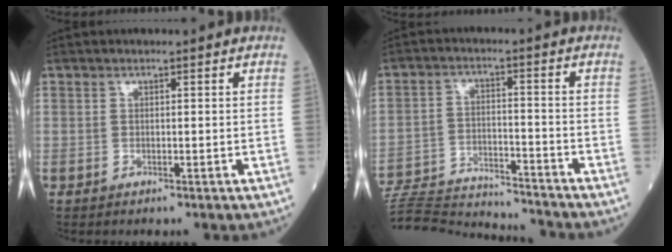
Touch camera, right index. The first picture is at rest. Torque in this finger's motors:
{"motor_torque": [-1.12, -0.24, -1.05, -0.21]}